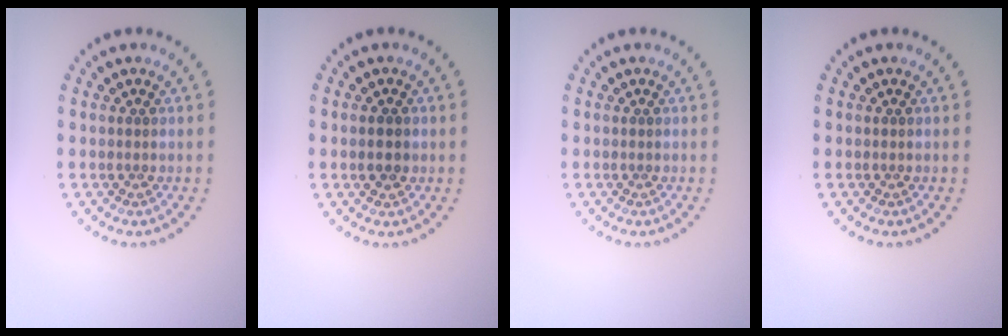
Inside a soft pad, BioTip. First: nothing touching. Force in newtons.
{"total": 1.9, "press": 1.9, "slide": 0.1}
{"total": 0.0}
{"total": 0.0}